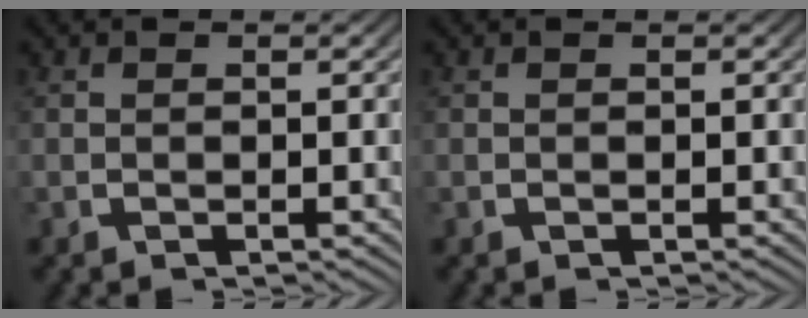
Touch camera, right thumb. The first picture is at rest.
{"total": 0.0}